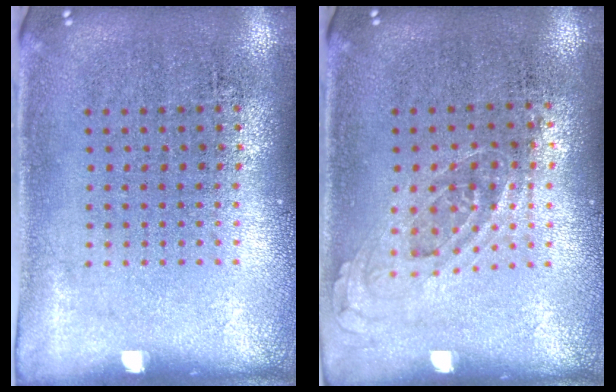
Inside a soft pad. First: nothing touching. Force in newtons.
{"total": 0.8, "press": 0.6, "slide": 0.5}